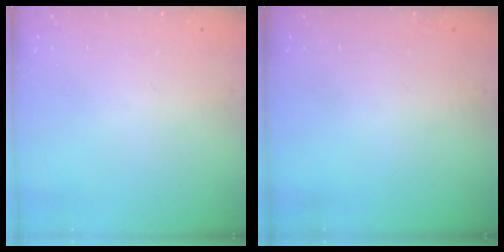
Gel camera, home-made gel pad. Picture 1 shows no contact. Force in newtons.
{"total": 0.0}